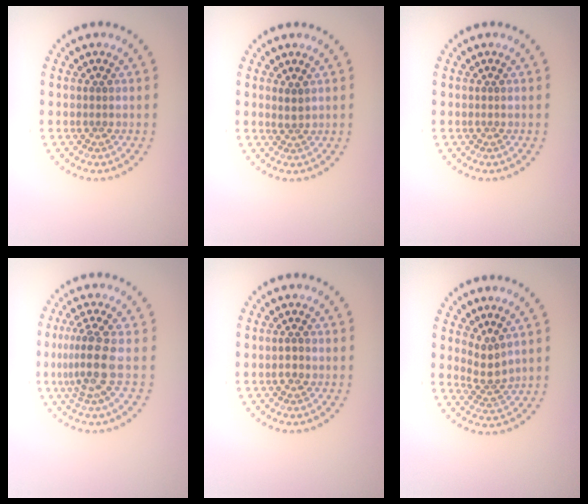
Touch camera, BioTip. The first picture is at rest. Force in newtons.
{"total": 1.3, "press": 0.9, "slide": 0.9}
{"total": 0.0}
{"total": 3.7, "press": 3.0, "slide": 2.1}
{"total": 1.0, "press": 1.0, "slide": 0.1}
{"total": 2.2, "press": 1.5, "slide": 1.7}